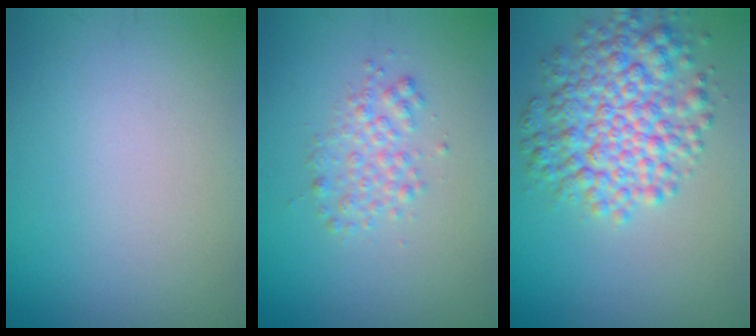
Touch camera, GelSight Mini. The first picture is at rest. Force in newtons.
{"total": 2.0, "press": 2.0, "slide": 0.0}
{"total": 7.1, "press": 7.1, "slide": 0.2}